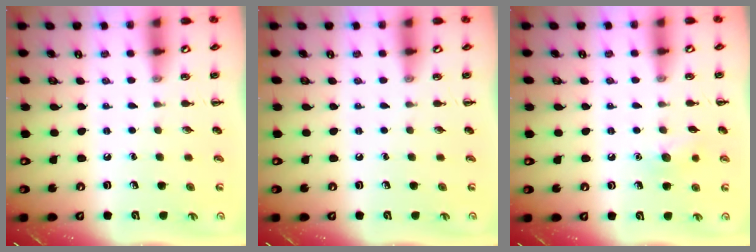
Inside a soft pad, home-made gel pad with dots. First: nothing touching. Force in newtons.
{"total": 0.0}
{"total": 7.2, "press": 6.9, "slide": 1.9}